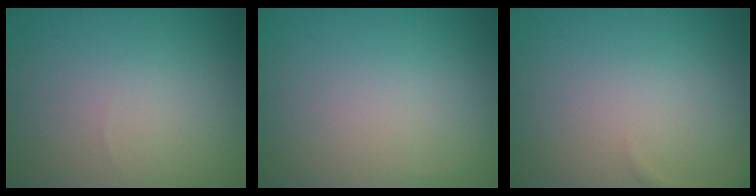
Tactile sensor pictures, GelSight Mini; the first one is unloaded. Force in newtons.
{"total": 0.0}
{"total": 0.7, "press": 0.7, "slide": 0.1}